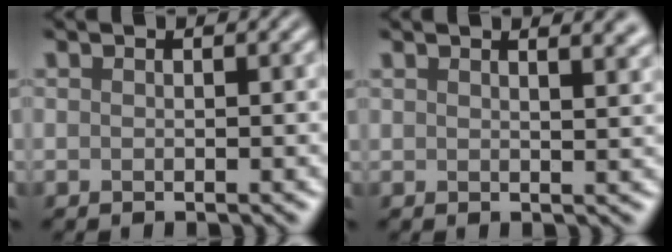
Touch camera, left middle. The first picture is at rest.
{"total": 6.2, "force": [4.0, 2.8, 3.8], "torque": [-0.011, 0.053, 0.028]}